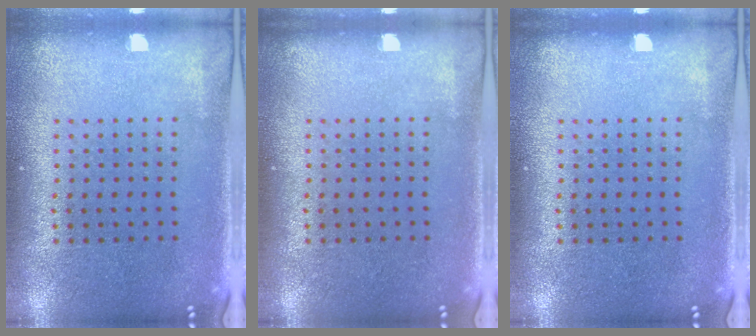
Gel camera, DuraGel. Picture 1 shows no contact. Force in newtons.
{"total": 0.0}
{"total": 0.0}